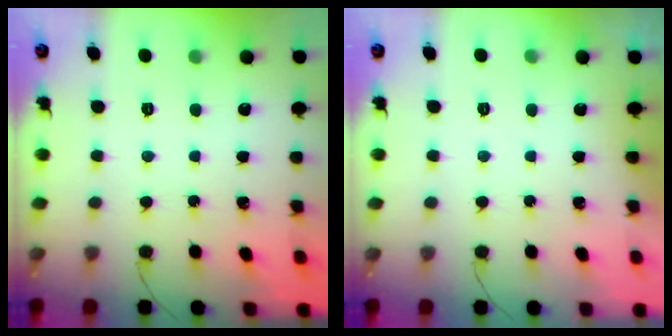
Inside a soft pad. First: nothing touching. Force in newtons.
{"total": 0.0}